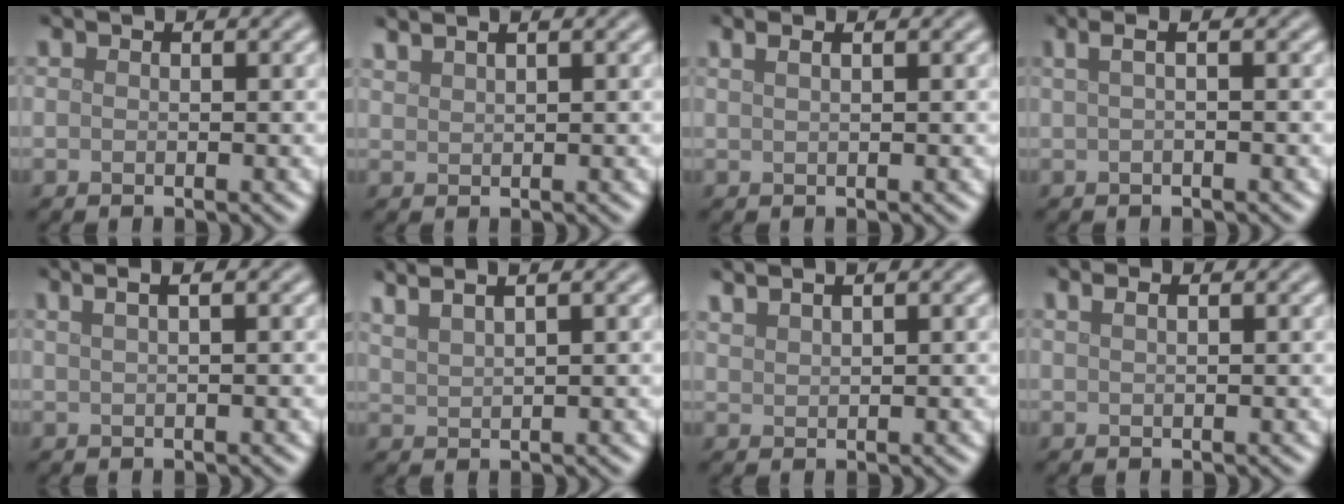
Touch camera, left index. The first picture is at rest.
{"total": 2.7, "force": [2.1, 0.8, 1.4], "torque": [-0.012, 0.012, 0.019]}
{"total": 2.5, "force": [1.5, 1.1, 1.7], "torque": [-0.011, 0.006, -0.002]}
{"total": 2.5, "force": [0.7, 0.9, 2.2], "torque": [-0.028, 0.003, -0.006]}
{"total": 4.6, "force": [2.3, 2.2, 3.2], "torque": [-0.021, 0.031, 0.005]}
{"total": 5.4, "force": [3.8, 1.9, 3.3], "torque": [-0.035, 0.035, 0.036]}
{"total": 2.8, "force": [2.2, 0.9, 1.5], "torque": [-0.009, 0.013, 0.018]}
{"total": 2.0, "force": [1.2, 0.9, 1.3], "torque": [-0.011, 0.001, 0.001]}